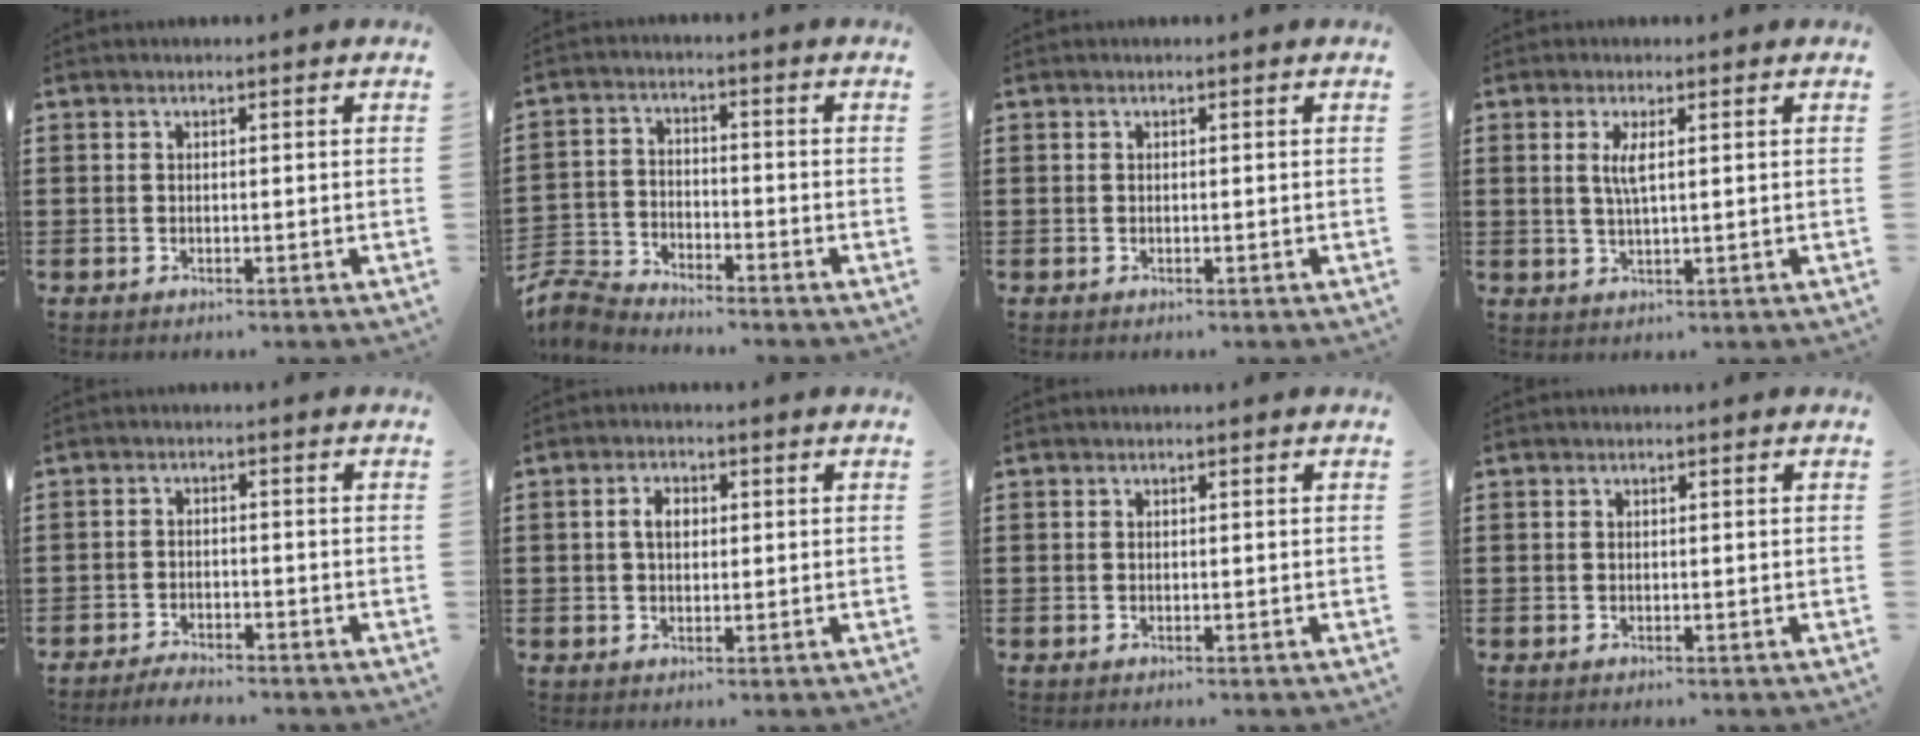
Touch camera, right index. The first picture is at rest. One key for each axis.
{"total": 4.9, "fx": -4.8, "fy": 0.8, "fz": 0.5, "tx": -0.039, "ty": -0.006, "tz": -0.104}
{"total": 0.0}
{"total": 2.9, "fx": 0.9, "fy": 0.5, "fz": 2.7, "tx": -0.056, "ty": 0.002, "tz": 0.013}
{"total": 2.3, "fx": -2.3, "fy": 0.1, "fz": 0.0, "tx": -0.007, "ty": 0.000, "tz": -0.048}
{"total": 2.9, "fx": 0.4, "fy": 1.8, "fz": 2.3, "tx": -0.049, "ty": 0.009, "tz": 0.004}
{"total": 0.0}
{"total": 0.0}